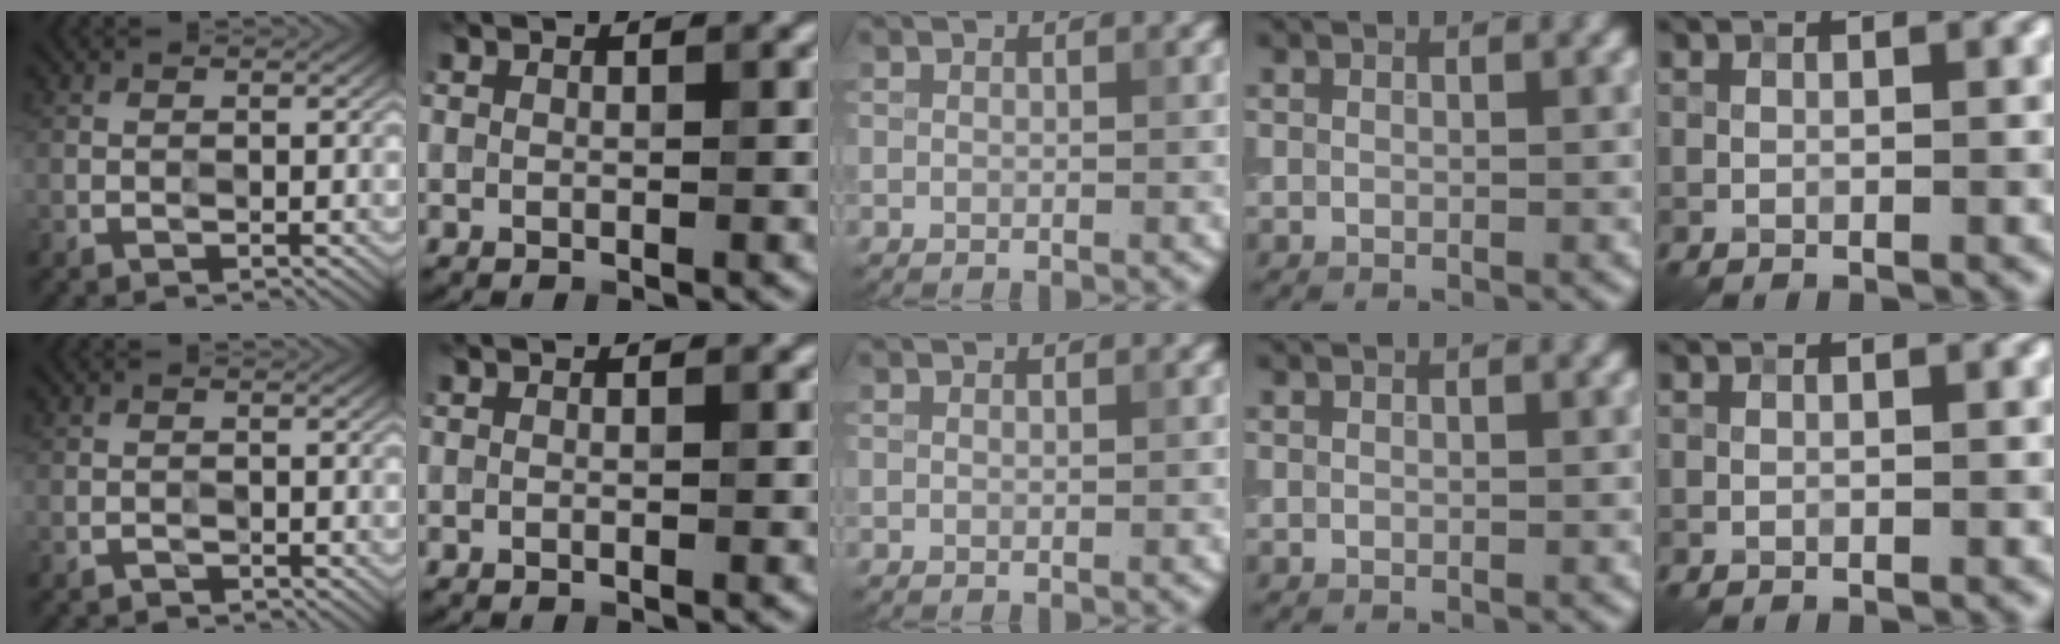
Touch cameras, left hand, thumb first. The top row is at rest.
{"thumb": {"total": 1.2, "force": [-1.0, 0.0, -0.7], "torque": [0.016, 0.001, -0.018]}}